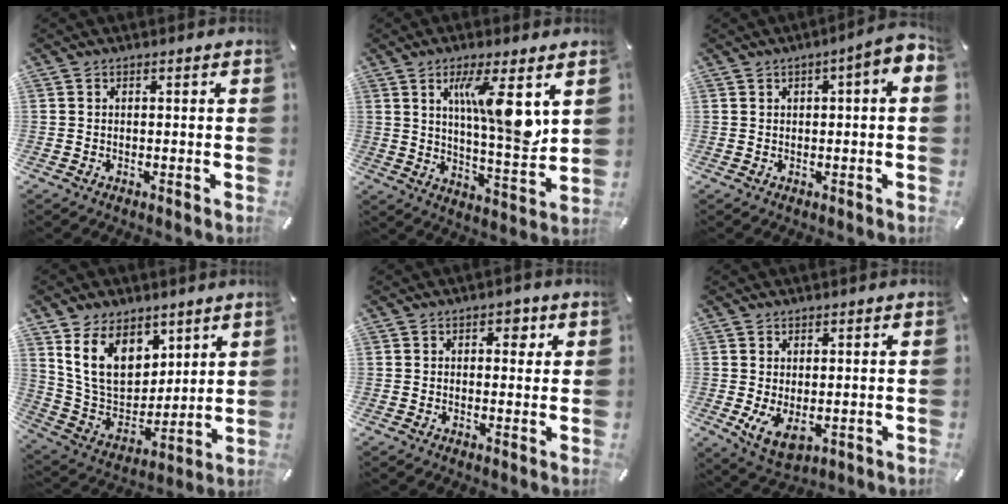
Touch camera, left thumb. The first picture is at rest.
{"total": 12.7, "force": [5.2, 2.5, 11.3], "torque": [-0.182, -0.034, 0.078]}
{"total": 4.6, "force": [0.9, 1.5, 4.2], "torque": [-0.069, 0.005, 0.015]}
{"total": 15.3, "force": [8.0, 10.6, 7.5], "torque": [-0.161, -0.039, 0.156]}
{"total": 3.1, "force": [1.1, 2.1, 2.1], "torque": [-0.014, -0.005, 0.009]}
{"total": 6.0, "force": [0.4, 3.4, 4.9], "torque": [-0.096, -0.016, 0.006]}